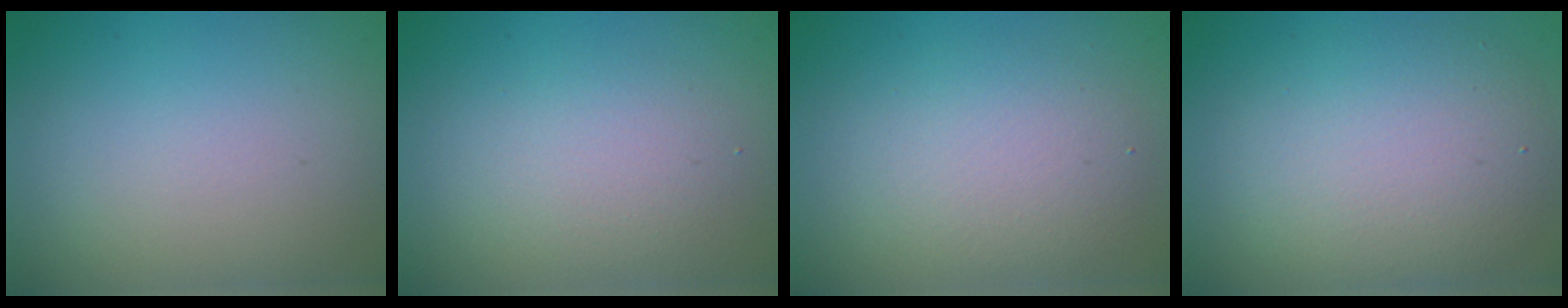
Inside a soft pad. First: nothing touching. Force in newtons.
{"total": 2.4, "press": 2.4, "slide": 0.1}
{"total": 3.4, "press": 3.4, "slide": 0.2}
{"total": 5.9, "press": 5.9, "slide": 0.6}